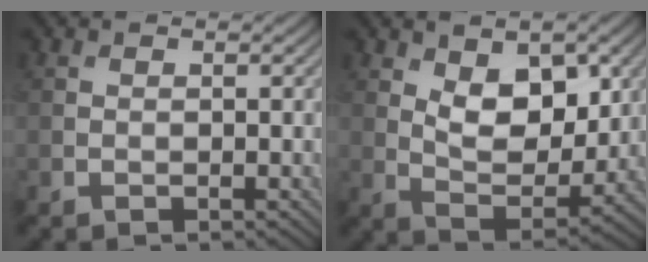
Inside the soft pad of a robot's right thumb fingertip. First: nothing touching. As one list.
[{"total": 8.3, "force": [3.0, 4.7, 6.1], "torque": [-0.113, -0.011, 0.050]}]